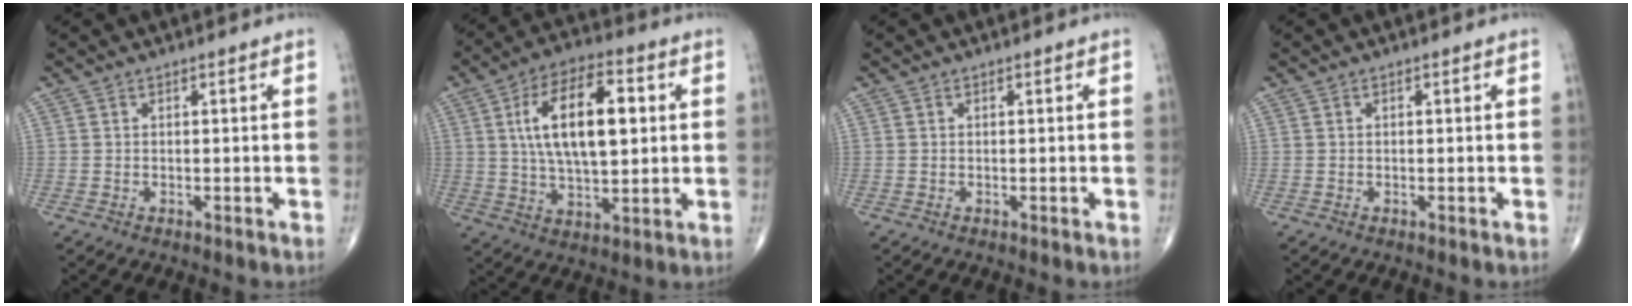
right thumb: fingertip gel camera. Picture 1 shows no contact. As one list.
[{"total": 16.7, "force": [3.2, 7.8, 14.4], "torque": [-0.234, 0.004, 0.055]}, {"total": 0.0}, {"total": 0.0}]